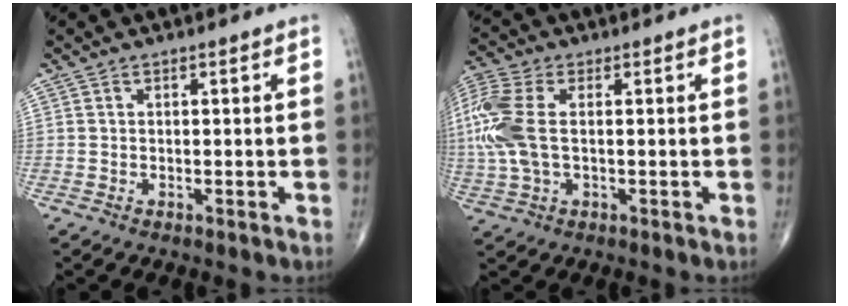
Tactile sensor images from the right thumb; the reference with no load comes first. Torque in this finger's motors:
{"motor_torque": [0.14, 0.19, 0.64, 0.30, 0.15]}